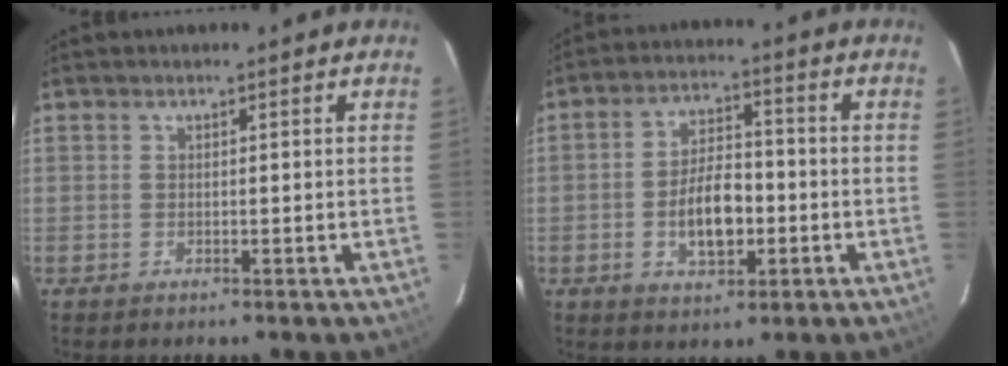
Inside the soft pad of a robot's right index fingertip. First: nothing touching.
{"total": 9.1, "force": [-2.5, 4.6, 7.4], "torque": [-0.137, 0.015, -0.035]}